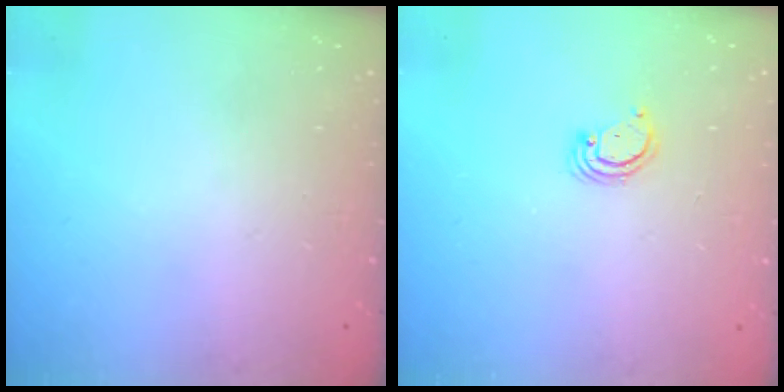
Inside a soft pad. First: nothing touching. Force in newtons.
{"total": 2.5, "press": 2.5, "slide": 0.2}